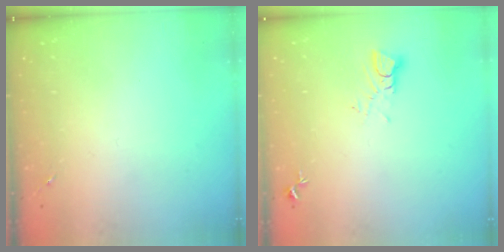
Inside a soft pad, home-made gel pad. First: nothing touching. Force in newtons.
{"total": 3.9, "press": 3.9, "slide": 0.2}